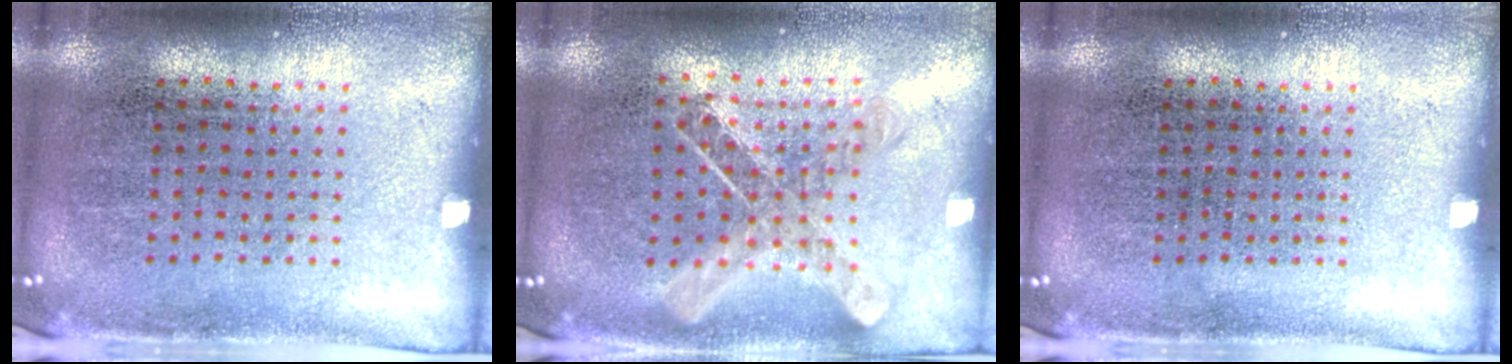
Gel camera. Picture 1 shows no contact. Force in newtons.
{"total": 1.0, "press": 1.0, "slide": 0.1}
{"total": 0.0}